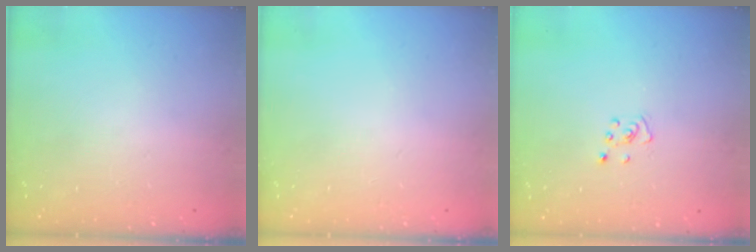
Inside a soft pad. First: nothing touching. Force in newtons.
{"total": 0.0}
{"total": 3.2, "press": 3.2, "slide": 0.2}